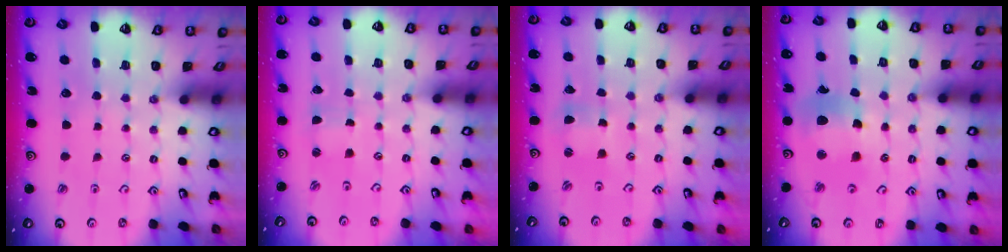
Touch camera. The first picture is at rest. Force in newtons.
{"total": 0.5, "press": 0.5, "slide": 0.1}
{"total": 2.3, "press": 2.3, "slide": 0.3}
{"total": 13.9, "press": 13.8, "slide": 1.8}